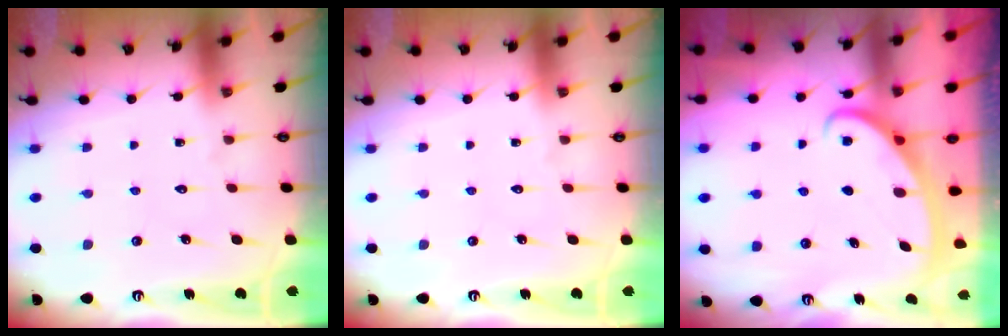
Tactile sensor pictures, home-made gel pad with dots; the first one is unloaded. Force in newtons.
{"total": 0.0}
{"total": 2.7, "press": 2.7, "slide": 0.3}